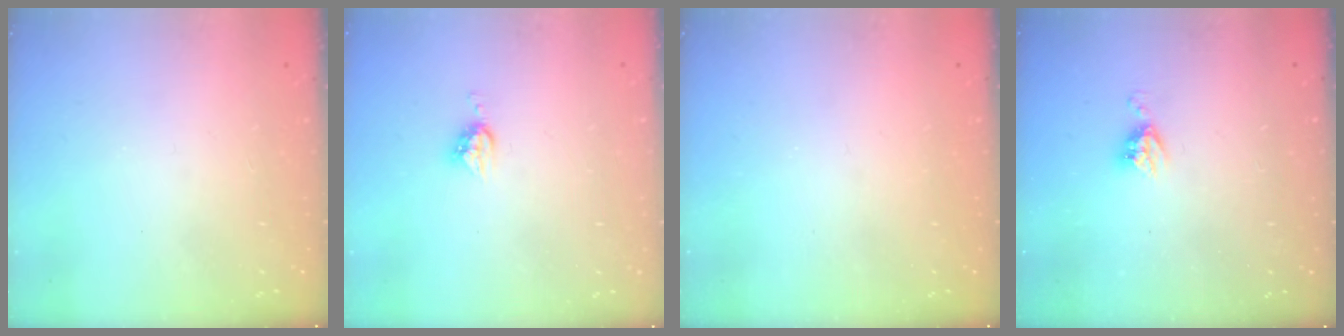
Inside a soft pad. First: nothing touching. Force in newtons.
{"total": 5.0, "press": 5.0, "slide": 0.2}
{"total": 0.0}
{"total": 5.1, "press": 5.1, "slide": 0.2}